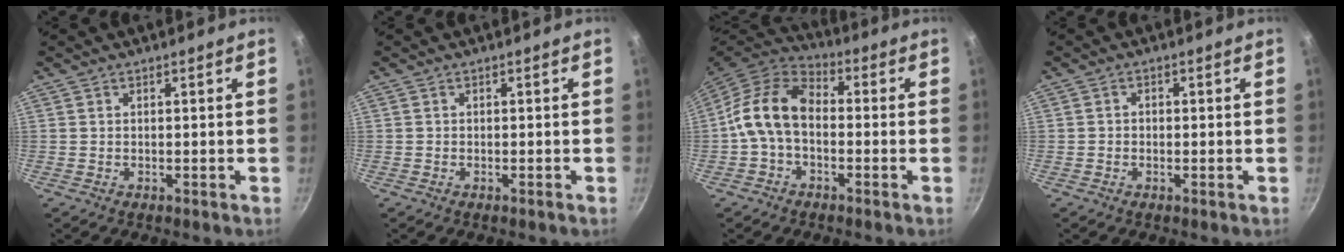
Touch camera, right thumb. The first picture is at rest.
{"total": 0.0}
{"total": 12.0, "force": [-1.1, 8.0, 8.9], "torque": [-0.153, 0.040, -0.041]}
{"total": 1.2, "force": [-0.3, 1.0, 0.6], "torque": [-0.010, 0.005, -0.007]}